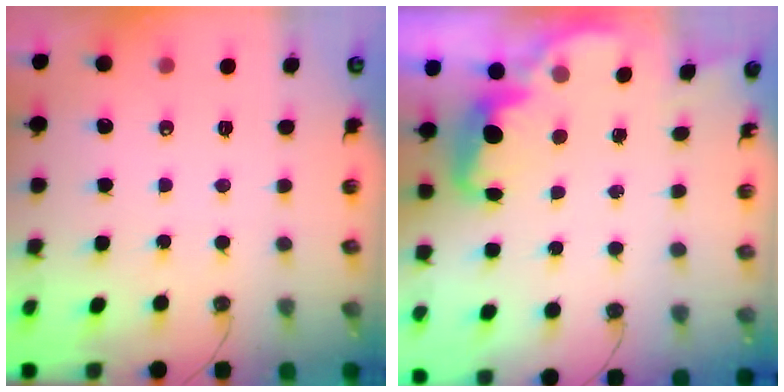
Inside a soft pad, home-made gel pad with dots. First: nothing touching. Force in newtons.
{"total": 2.5, "press": 2.4, "slide": 0.7}